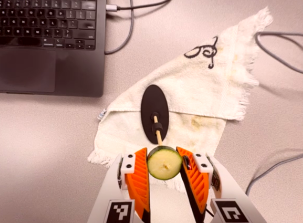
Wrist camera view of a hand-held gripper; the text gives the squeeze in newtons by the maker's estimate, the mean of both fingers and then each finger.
{"total": 11.4, "left": 11.0, "right": 11.8}